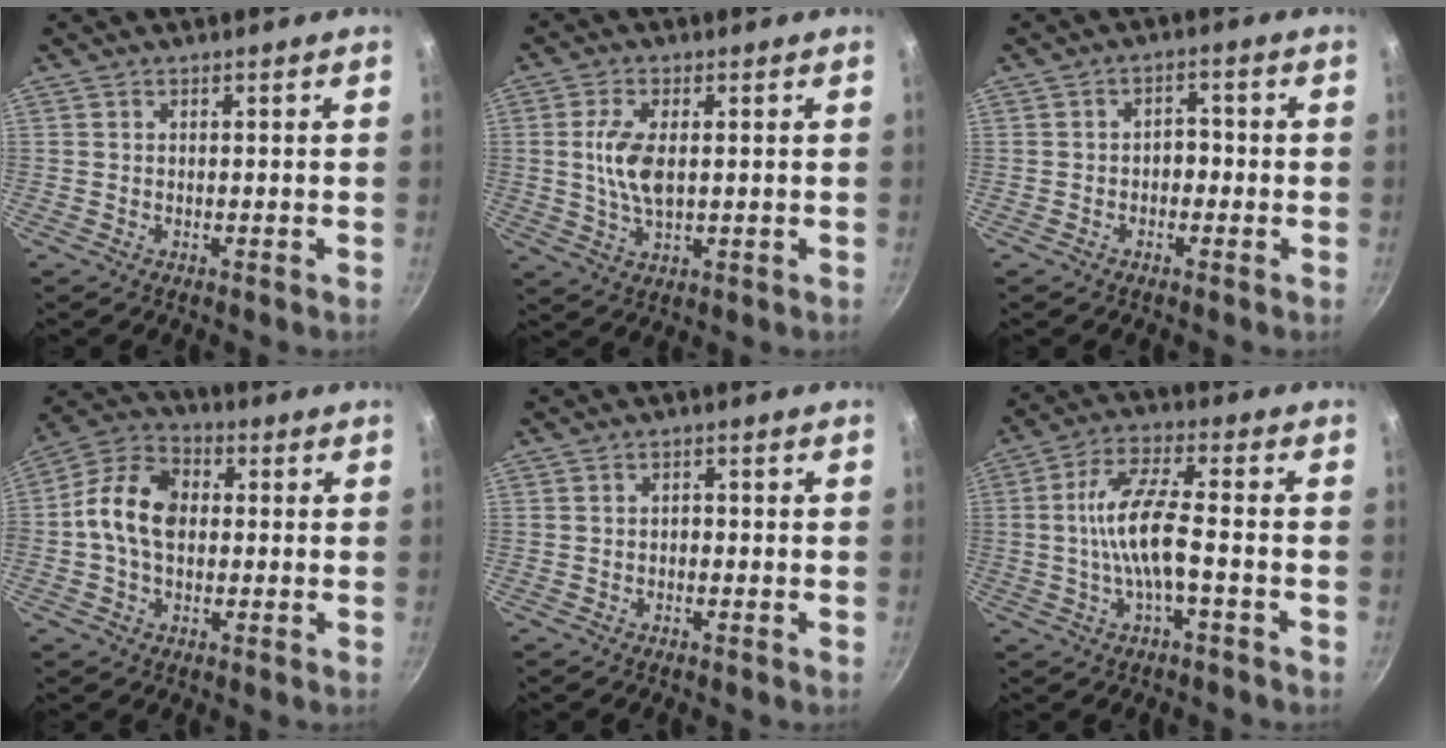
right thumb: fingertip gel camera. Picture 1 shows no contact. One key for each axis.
{"total": 7.4, "fx": 0.6, "fy": 3.6, "fz": 6.5, "tx": -0.128, "ty": -0.001, "tz": 0.012}
{"total": 2.9, "fx": -0.9, "fy": 2.1, "fz": 1.8, "tx": -0.004, "ty": 0.016, "tz": -0.016}
{"total": 11.8, "fx": 0.1, "fy": 8.4, "fz": 8.3, "tx": -0.128, "ty": 0.028, "tz": -0.018}
{"total": 1.2, "fx": -0.5, "fy": 0.8, "fz": 0.6, "tx": -0.007, "ty": 0.006, "tz": -0.008}
{"total": 10.1, "fx": -1.8, "fy": 2.9, "fz": 9.5, "tx": -0.188, "ty": 0.028, "tz": -0.043}